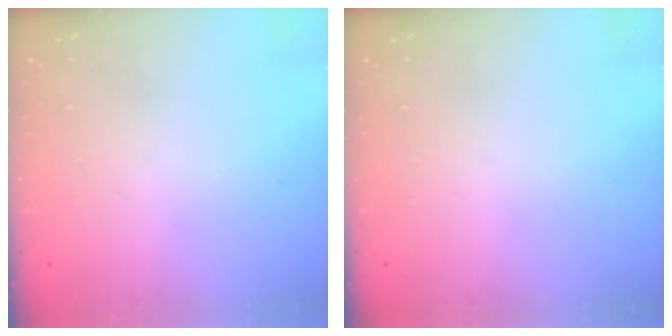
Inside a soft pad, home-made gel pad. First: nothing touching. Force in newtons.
{"total": 0.0}